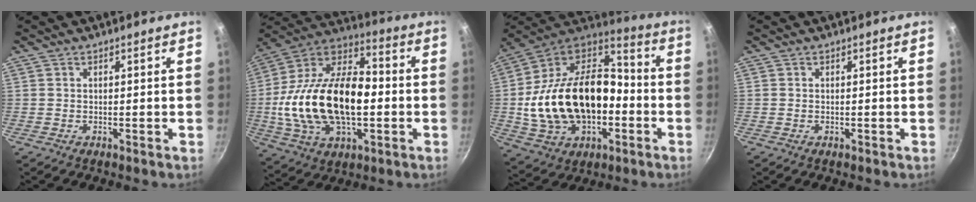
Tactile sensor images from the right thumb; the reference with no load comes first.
{"total": 27.0, "force": [-2.3, 15.7, 21.8], "torque": [-0.395, 0.040, -0.043]}
{"total": 27.8, "force": [-4.2, 18.3, 20.5], "torque": [-0.358, 0.063, -0.061]}
{"total": 0.0}